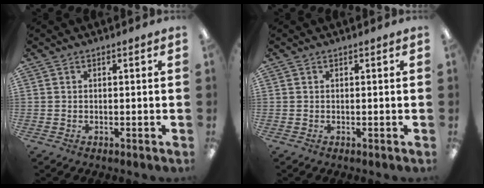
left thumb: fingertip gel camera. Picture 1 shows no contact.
{"total": 0.0}